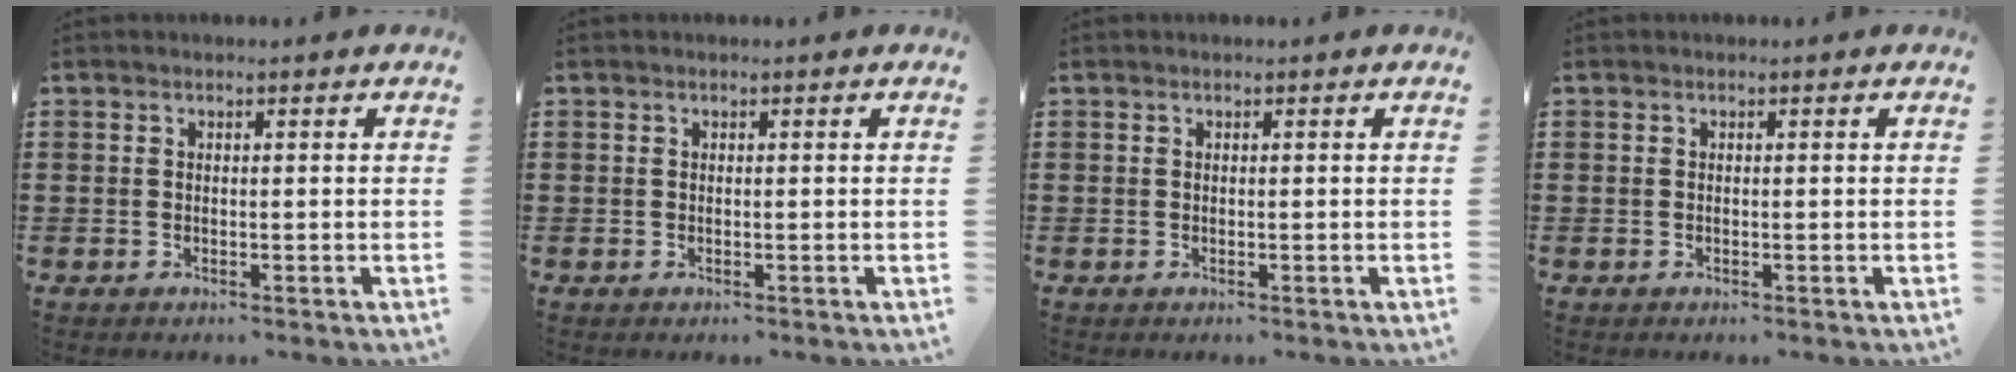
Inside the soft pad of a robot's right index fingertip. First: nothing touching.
{"total": 0.0}
{"total": 0.0}
{"total": 0.0}